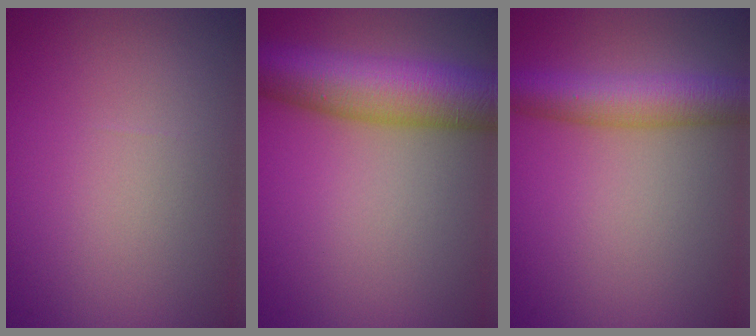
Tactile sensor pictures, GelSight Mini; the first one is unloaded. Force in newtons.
{"total": 10.0, "press": 10.0, "slide": 0.4}
{"total": 5.8, "press": 5.8, "slide": 0.1}